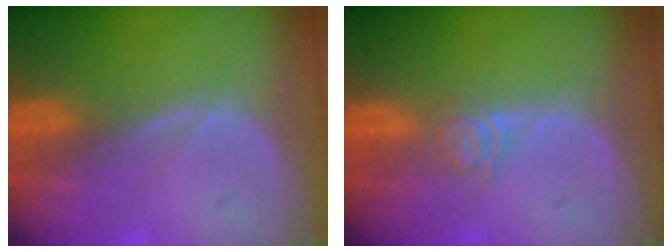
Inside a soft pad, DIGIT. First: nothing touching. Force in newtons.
{"total": 3.0, "press": 2.5, "slide": 1.7}